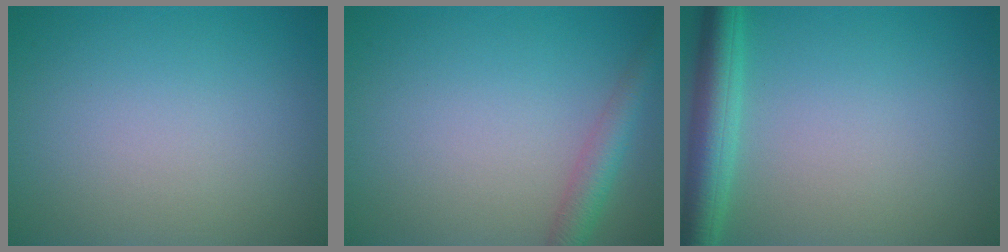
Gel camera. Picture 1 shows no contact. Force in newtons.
{"total": 2.9, "press": 2.9, "slide": 0.1}
{"total": 4.5, "press": 4.5, "slide": 0.2}